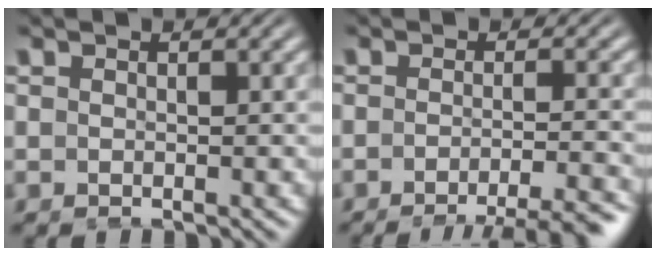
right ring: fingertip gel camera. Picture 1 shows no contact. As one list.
[{"total": 9.6, "force": [-8.6, 2.2, 3.8], "torque": [-0.031, -0.012, -0.128]}]